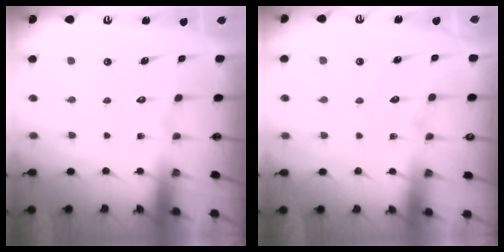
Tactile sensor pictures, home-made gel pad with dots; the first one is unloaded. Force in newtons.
{"total": 3.0, "press": 3.0, "slide": 0.3}